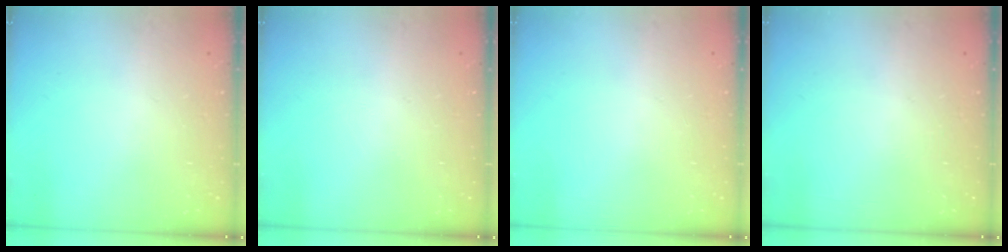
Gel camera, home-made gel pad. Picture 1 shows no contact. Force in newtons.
{"total": 0.0}
{"total": 0.0}
{"total": 0.0}